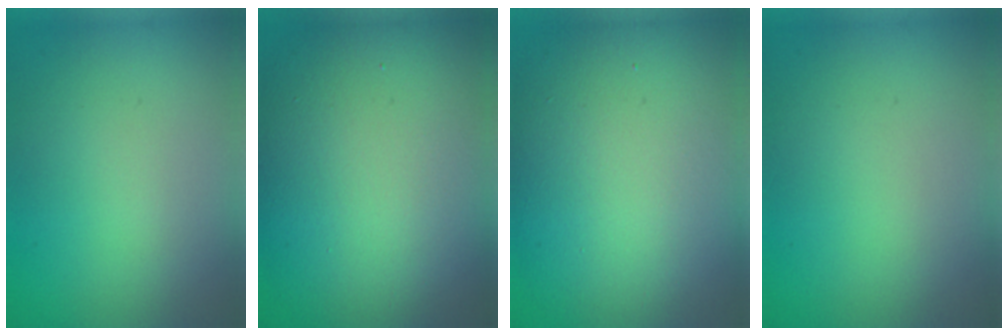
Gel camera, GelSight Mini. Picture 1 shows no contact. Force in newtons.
{"total": 17.4, "press": 17.4, "slide": 0.9}
{"total": 16.2, "press": 16.2, "slide": 1.0}
{"total": 0.0}